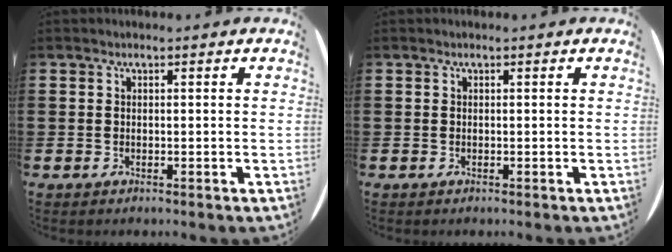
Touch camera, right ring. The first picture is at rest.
{"total": 0.0}